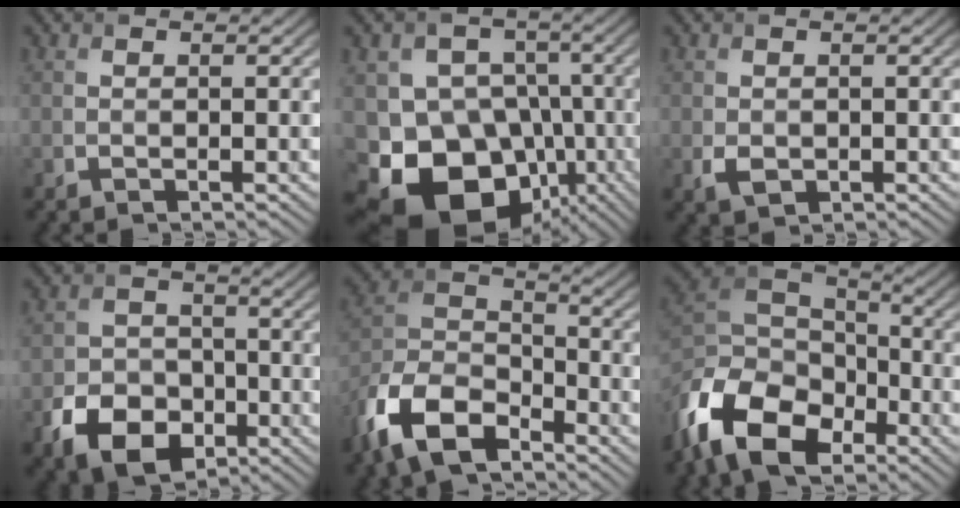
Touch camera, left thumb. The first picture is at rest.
{"total": 16.2, "force": [-6.3, 12.7, 7.8], "torque": [-0.146, -0.020, -0.106]}
{"total": 1.7, "force": [-0.3, 1.3, 1.0], "torque": [-0.025, -0.009, -0.002]}
{"total": 7.9, "force": [-3.8, 5.6, 4.1], "torque": [-0.083, -0.017, -0.072]}
{"total": 12.8, "force": [-8.3, 6.3, 7.4], "torque": [-0.170, -0.013, -0.182]}
{"total": 14.5, "force": [-8.1, 8.6, 8.4], "torque": [-0.209, -0.032, -0.162]}